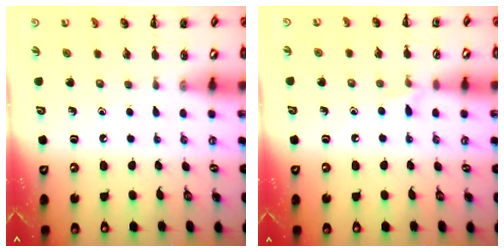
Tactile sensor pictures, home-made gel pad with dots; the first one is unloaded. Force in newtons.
{"total": 5.0, "press": 4.7, "slide": 1.8}